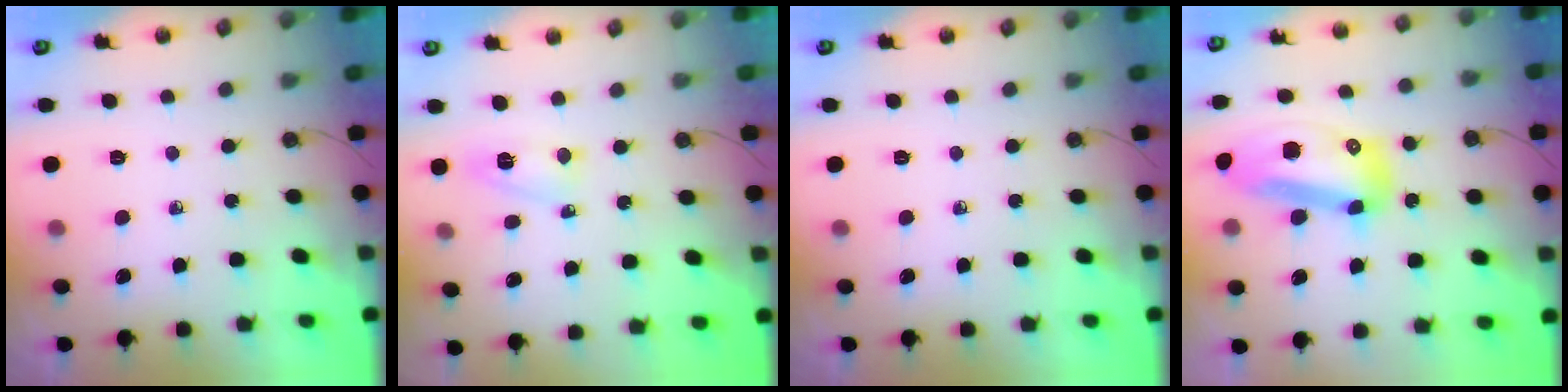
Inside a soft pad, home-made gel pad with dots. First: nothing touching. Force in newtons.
{"total": 4.9, "press": 4.9, "slide": 0.5}
{"total": 0.0}
{"total": 16.4, "press": 16.2, "slide": 2.1}